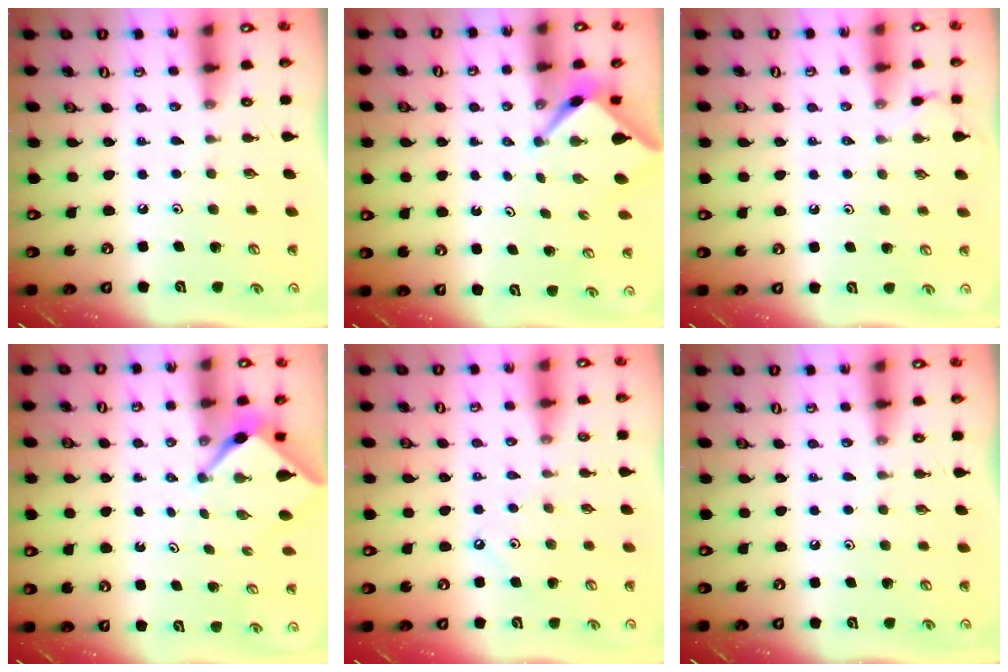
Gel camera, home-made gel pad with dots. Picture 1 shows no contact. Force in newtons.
{"total": 2.5, "press": 2.5, "slide": 0.3}
{"total": 2.4, "press": 2.4, "slide": 0.3}
{"total": 2.6, "press": 2.6, "slide": 0.2}
{"total": 5.5, "press": 5.5, "slide": 0.5}
{"total": 0.0}